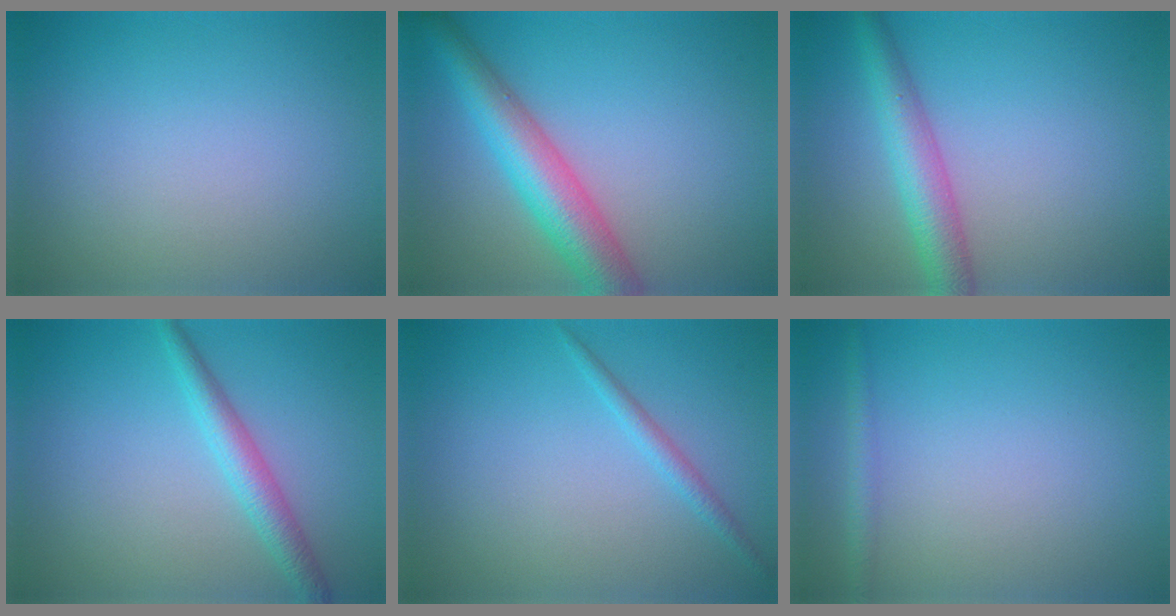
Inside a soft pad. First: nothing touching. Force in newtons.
{"total": 6.3, "press": 6.3, "slide": 0.2}
{"total": 4.2, "press": 4.2, "slide": 0.1}
{"total": 2.7, "press": 2.7, "slide": 0.2}
{"total": 1.3, "press": 1.3, "slide": 0.0}
{"total": 1.3, "press": 1.3, "slide": 0.1}